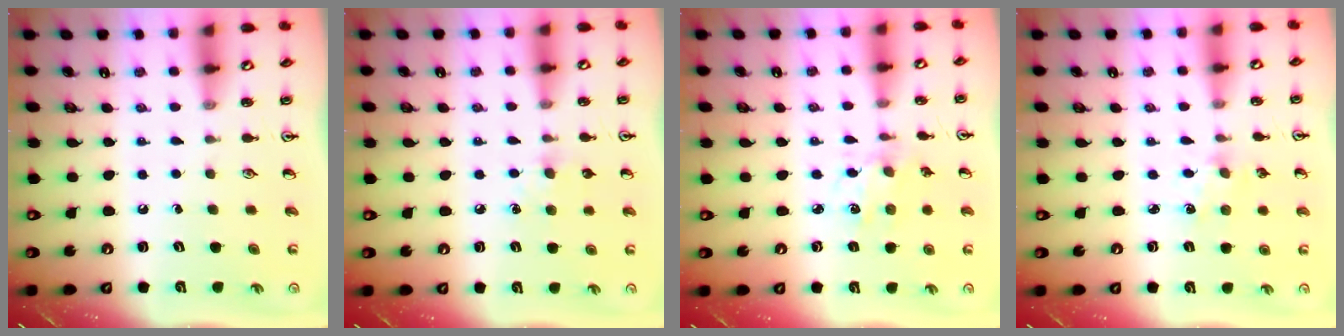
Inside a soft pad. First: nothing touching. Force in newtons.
{"total": 7.5, "press": 7.4, "slide": 0.9}
{"total": 2.1, "press": 2.0, "slide": 0.6}
{"total": 1.7, "press": 1.7, "slide": 0.3}